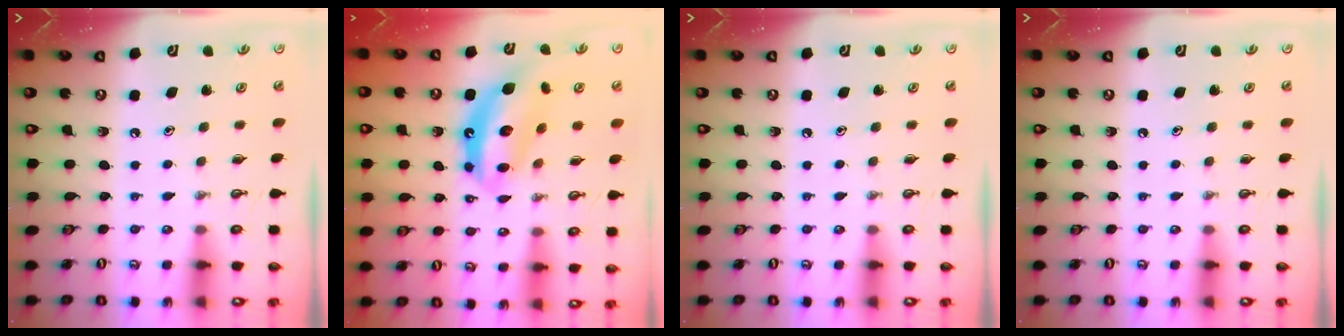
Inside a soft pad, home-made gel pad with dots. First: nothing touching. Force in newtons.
{"total": 12.1, "press": 12.0, "slide": 1.1}
{"total": 0.0}
{"total": 0.0}